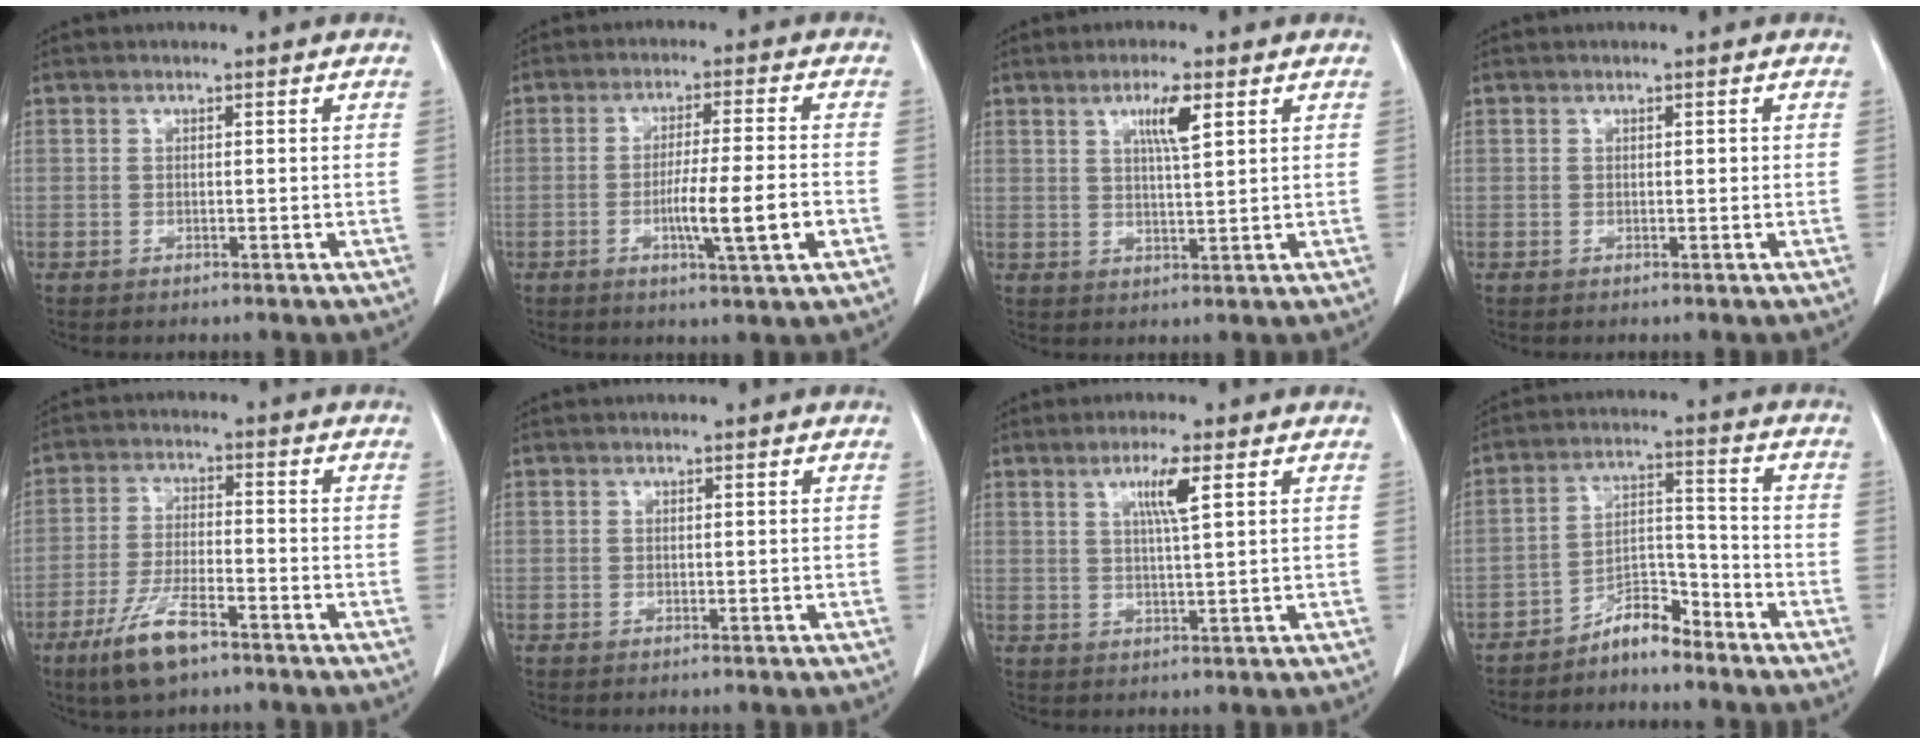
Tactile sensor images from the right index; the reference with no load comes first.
{"total": 8.6, "force": [-2.5, -0.2, 8.3], "torque": [-0.137, -0.010, -0.042]}
{"total": 4.8, "force": [2.2, 0.4, 4.2], "torque": [-0.073, -0.001, 0.039]}
{"total": 0.5, "force": [0.0, 0.0, 0.5], "torque": [-0.007, 0.001, 0.000]}
{"total": 8.8, "force": [-5.7, 2.0, 6.4], "torque": [-0.131, -0.014, -0.102]}
{"total": 0.0}
{"total": 4.5, "force": [1.9, -0.2, 4.1], "torque": [-0.072, -0.002, 0.034]}
{"total": 6.0, "force": [-5.3, 1.6, 2.4], "torque": [-0.037, 0.016, -0.097]}